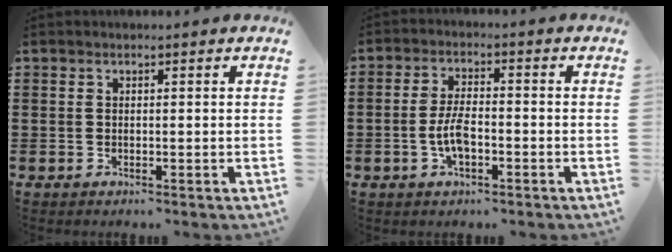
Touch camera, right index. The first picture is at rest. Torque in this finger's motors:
{"motor_torque": [2.14, 0.00, 0.16, 0.10]}